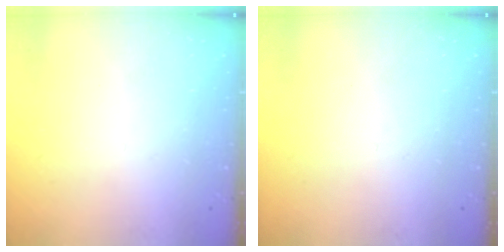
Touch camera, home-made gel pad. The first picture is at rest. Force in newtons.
{"total": 0.0}